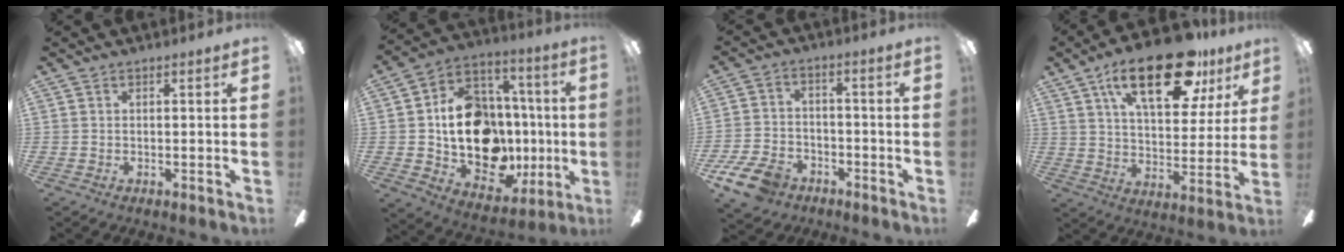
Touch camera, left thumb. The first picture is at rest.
{"total": 19.9, "force": [-0.2, 15.5, 12.5], "torque": [-0.219, -0.002, 0.015]}
{"total": 9.8, "force": [-6.4, 5.7, 4.7], "torque": [-0.112, 0.032, -0.122]}
{"total": 23.8, "force": [13.8, 10.3, 16.5], "torque": [-0.249, -0.056, 0.225]}